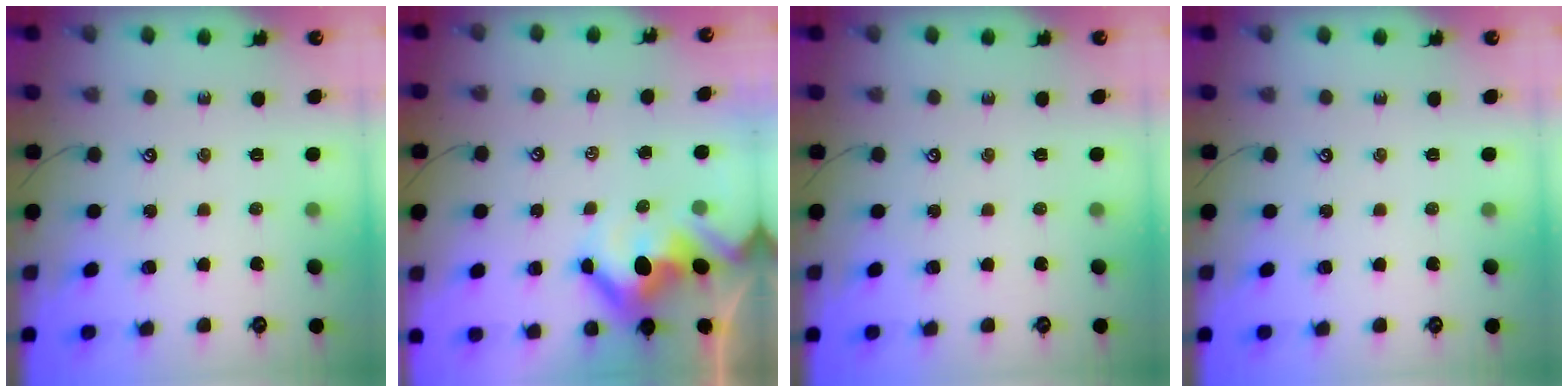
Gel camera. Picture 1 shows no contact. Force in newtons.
{"total": 9.4, "press": 9.4, "slide": 1.2}
{"total": 0.0}
{"total": 0.0}